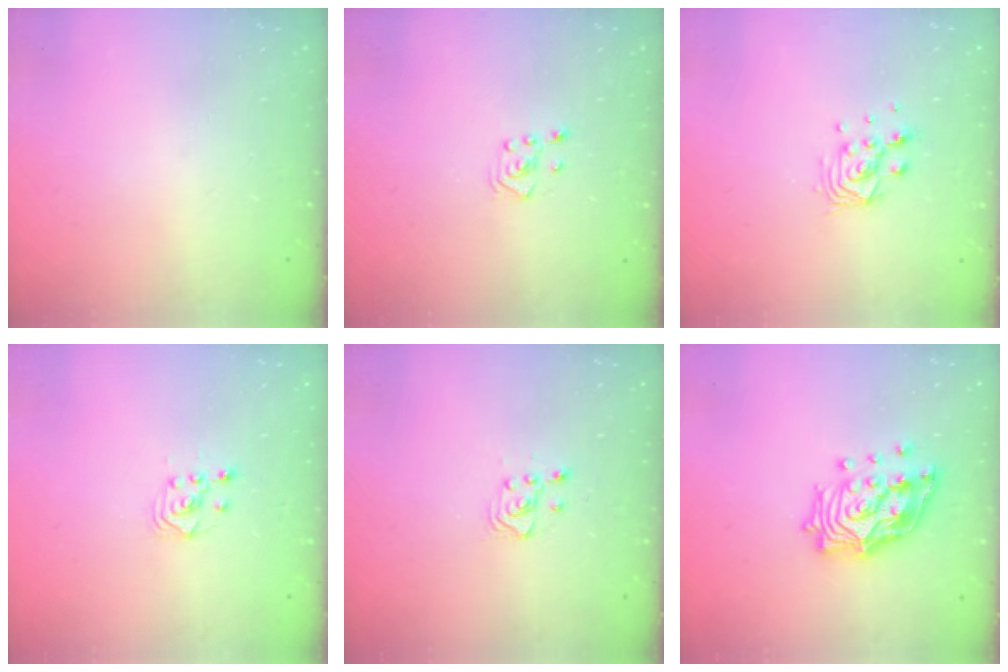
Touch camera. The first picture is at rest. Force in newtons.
{"total": 3.0, "press": 2.9, "slide": 0.9}
{"total": 8.3, "press": 8.3, "slide": 0.5}
{"total": 2.5, "press": 2.2, "slide": 1.2}
{"total": 3.0, "press": 2.8, "slide": 1.0}
{"total": 17.0, "press": 16.9, "slide": 2.0}